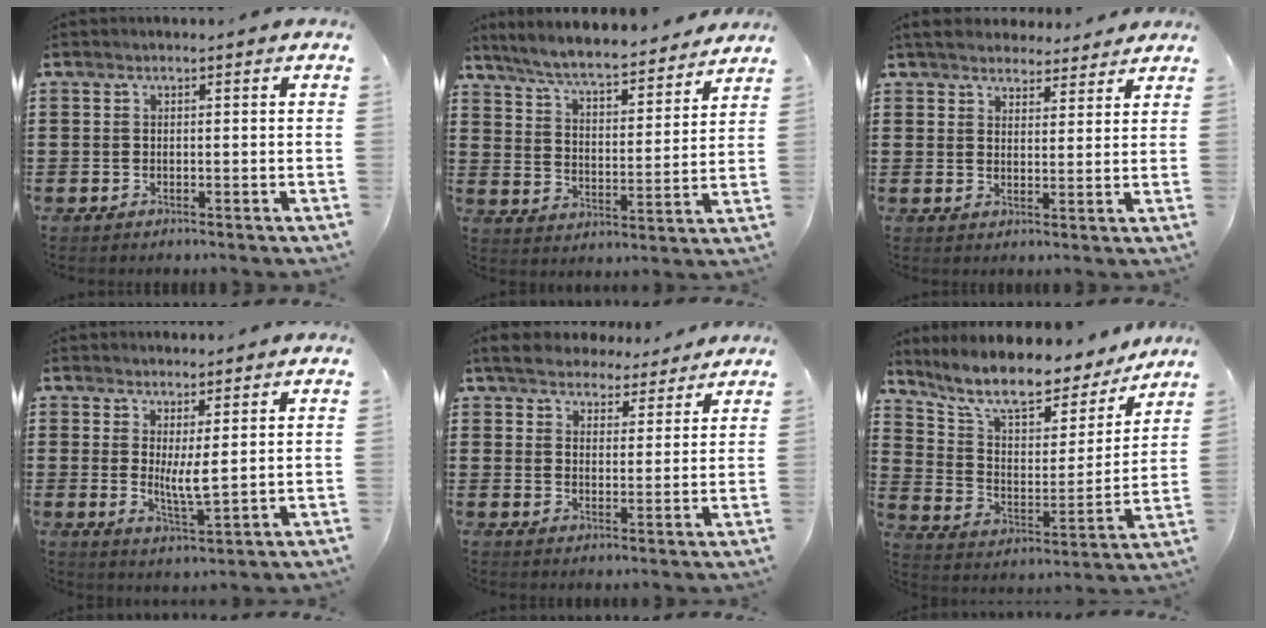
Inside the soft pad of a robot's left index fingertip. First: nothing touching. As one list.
[{"total": 6.3, "force": [5.9, 0.2, 2.2], "torque": [-0.068, -0.040, 0.100]}, {"total": 4.0, "force": [3.8, 1.1, 0.5], "torque": [-0.023, -0.009, 0.070]}, {"total": 4.6, "force": [1.5, 0.9, 4.2], "torque": [-0.074, -0.012, 0.028]}, {"total": 4.9, "force": [4.6, 1.4, 0.8], "torque": [-0.038, -0.015, 0.083]}, {"total": 10.4, "force": [9.0, 2.4, 4.6], "torque": [-0.124, -0.058, 0.153]}]